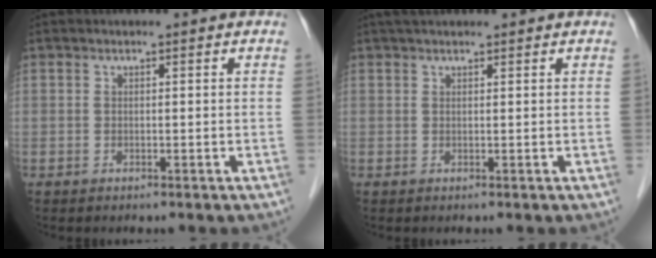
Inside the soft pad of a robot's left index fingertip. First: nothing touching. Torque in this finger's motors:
{"motor_torque": [0.04, -0.46, 0.05, 0.03]}